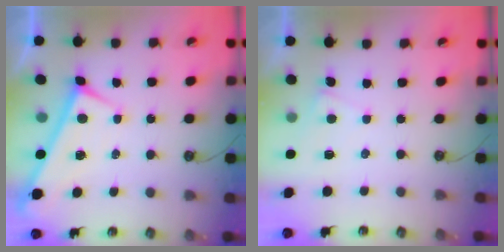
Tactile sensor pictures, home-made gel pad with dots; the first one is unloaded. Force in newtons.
{"total": 2.4, "press": 2.4, "slide": 0.1}